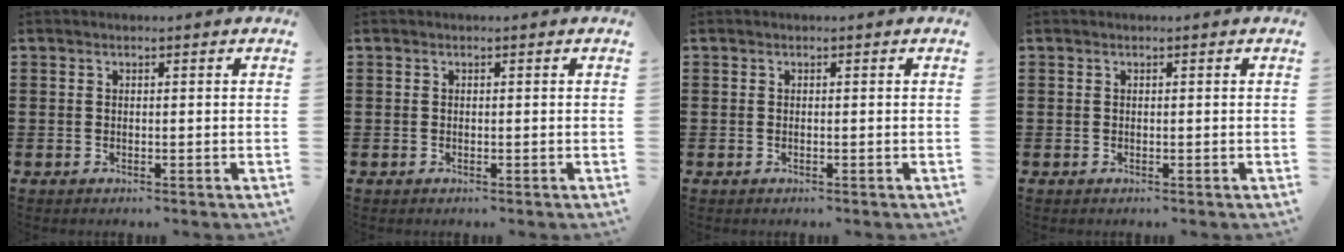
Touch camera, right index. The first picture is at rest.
{"total": 0.0}
{"total": 0.0}
{"total": 0.0}